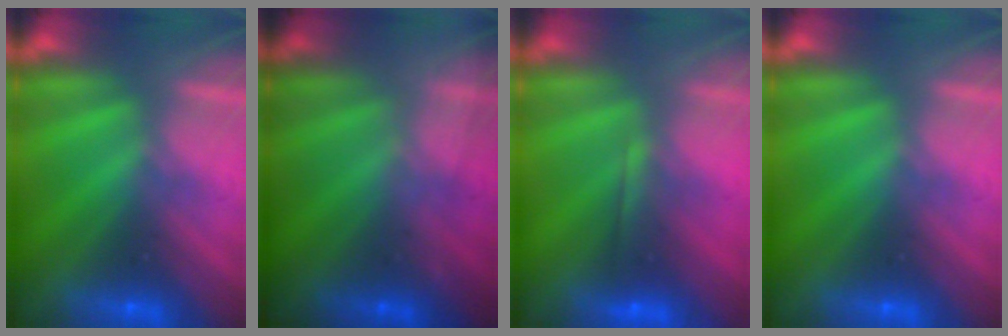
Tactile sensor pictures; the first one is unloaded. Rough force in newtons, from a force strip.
{"total": 1.6}
{"total": 1.8}
{"total": 0.0}